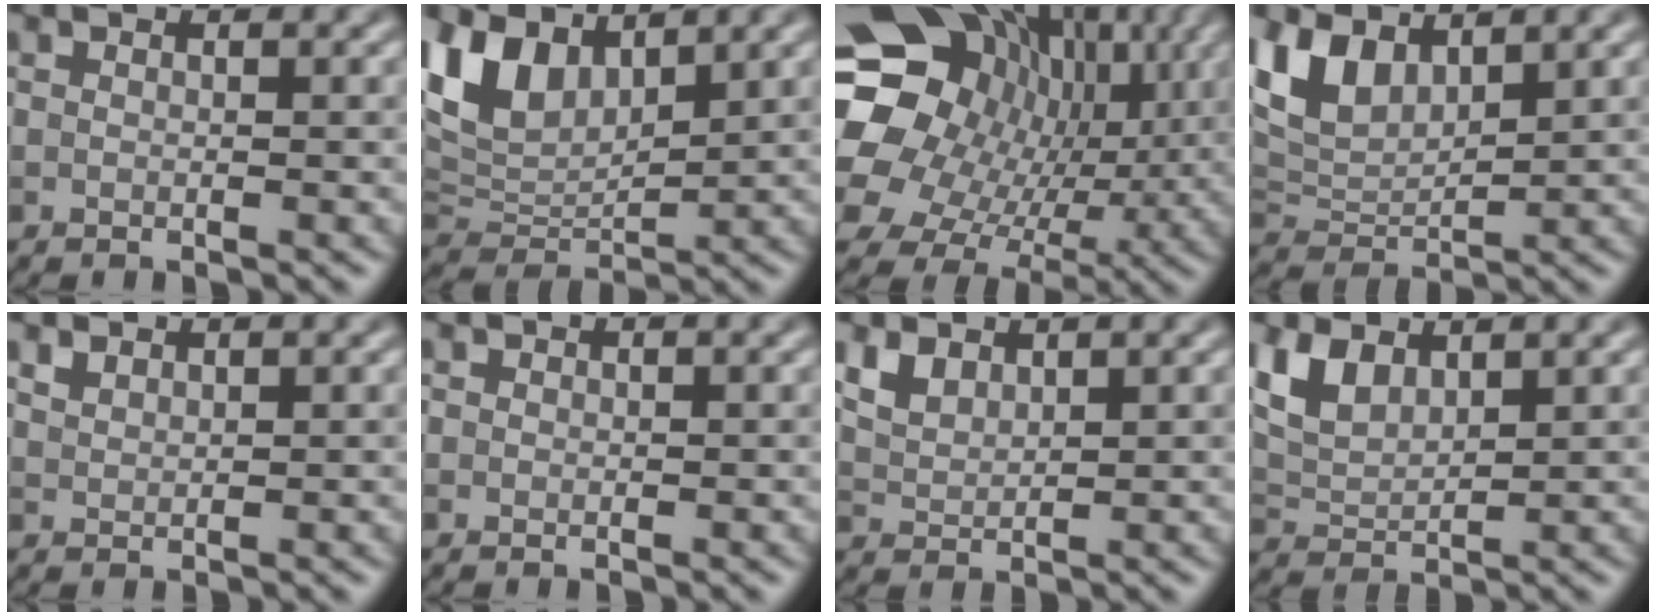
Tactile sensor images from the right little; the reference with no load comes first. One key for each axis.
{"total": 6.9, "fx": 3.8, "fy": 3.9, "fz": 4.2, "tx": -0.090, "ty": -0.001, "tz": 0.075}
{"total": 18.9, "fx": 4.0, "fy": 16.3, "fz": 8.8, "tx": -0.176, "ty": 0.018, "tz": 0.067}
{"total": 5.7, "fx": 3.3, "fy": 3.1, "fz": 3.5, "tx": -0.075, "ty": -0.001, "tz": 0.063}
{"total": 1.1, "fx": 0.9, "fy": 0.5, "fz": 0.3, "tx": -0.011, "ty": 0.000, "tz": 0.023}
{"total": 0.0}
{"total": 2.5, "fx": 1.7, "fy": 1.4, "fz": 1.2, "tx": -0.033, "ty": -0.002, "tz": 0.040}
{"total": 4.1, "fx": 2.3, "fy": 2.2, "fz": 2.5, "tx": -0.061, "ty": 0.000, "tz": 0.050}